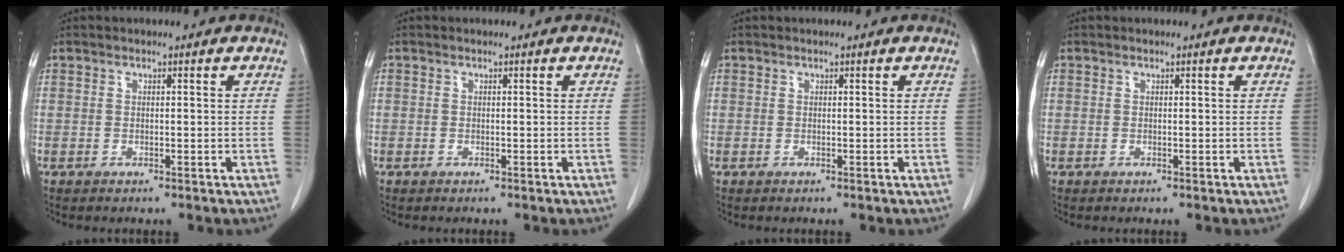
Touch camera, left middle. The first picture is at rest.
{"total": 0.0}
{"total": 0.0}
{"total": 0.0}